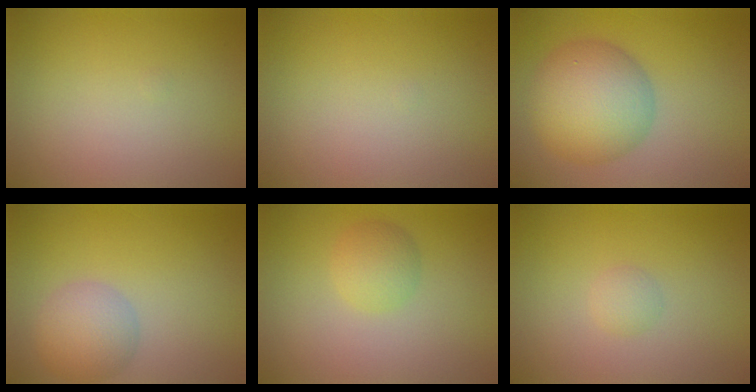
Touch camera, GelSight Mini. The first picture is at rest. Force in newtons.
{"total": 0.0}
{"total": 7.9, "press": 7.8, "slide": 0.2}
{"total": 3.7, "press": 3.7, "slide": 0.3}
{"total": 2.2, "press": 2.2, "slide": 0.0}
{"total": 1.0, "press": 1.0, "slide": 0.1}